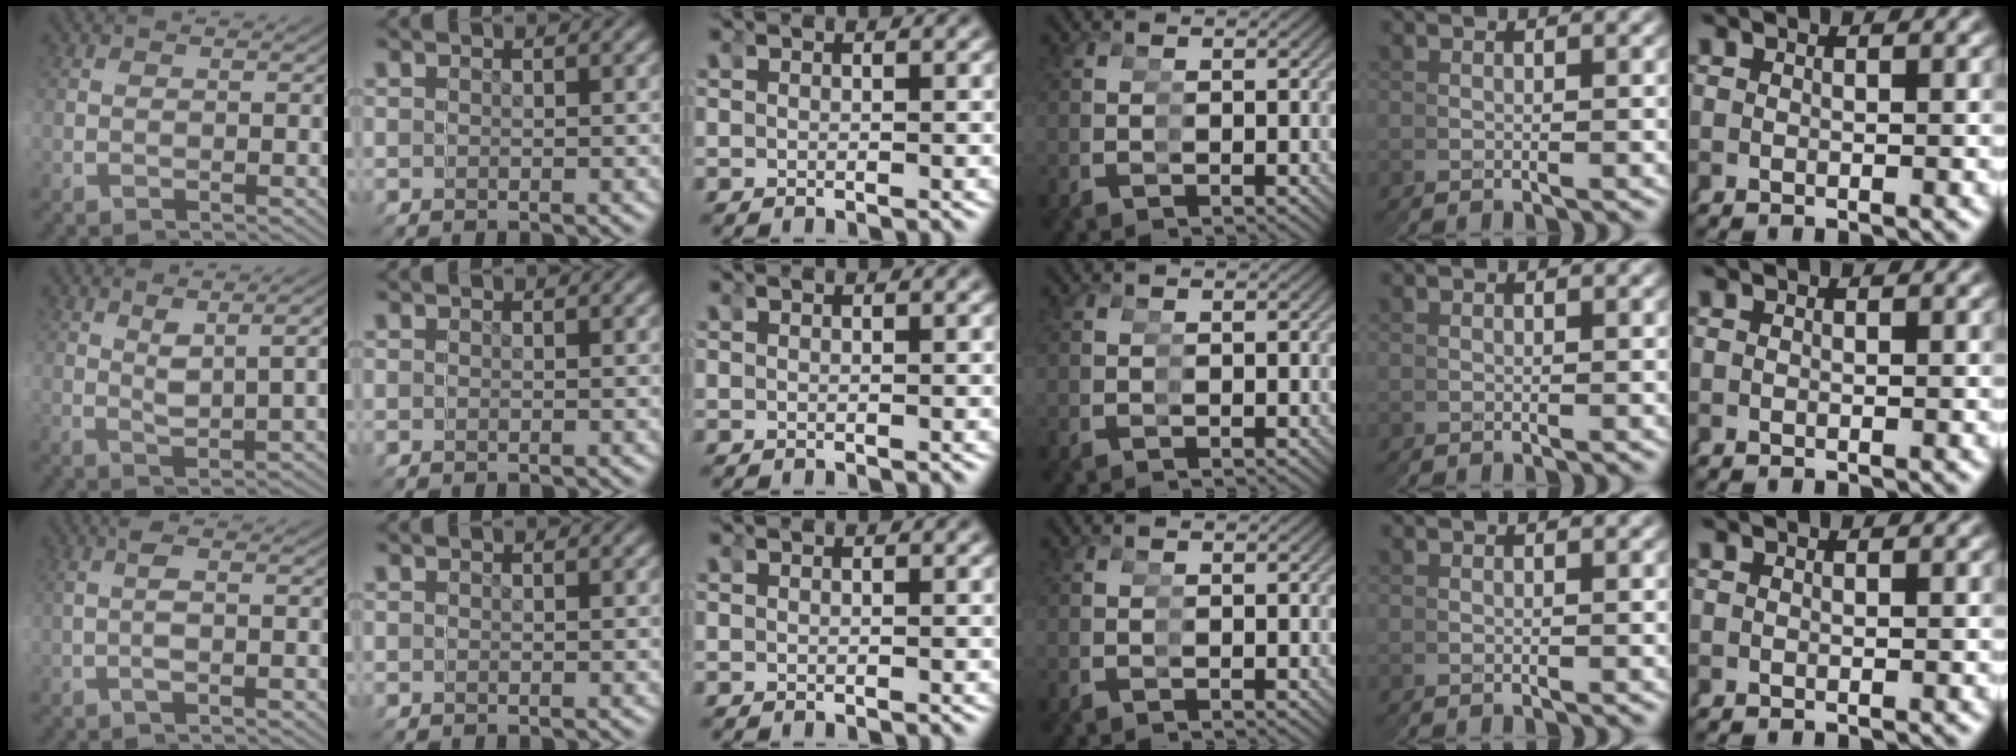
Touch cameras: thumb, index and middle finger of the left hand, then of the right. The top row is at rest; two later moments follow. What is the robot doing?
{"motion": "grasp_and_lifting", "object": "pipette"}